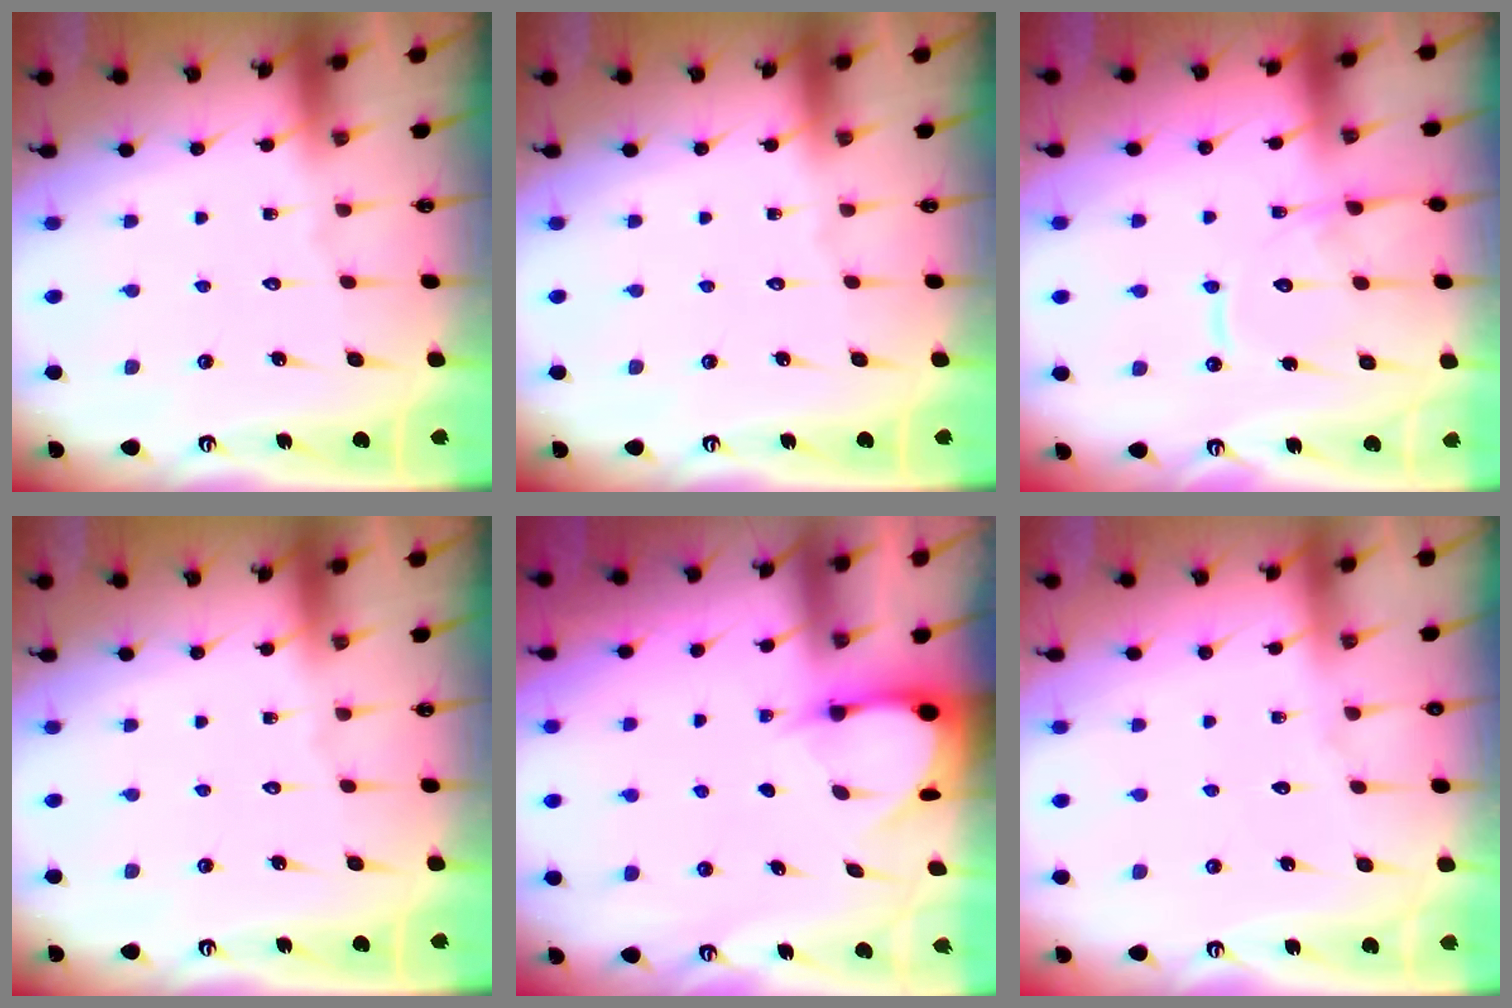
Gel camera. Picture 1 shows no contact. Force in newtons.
{"total": 0.0}
{"total": 12.2, "press": 12.2, "slide": 1.1}
{"total": 0.0}
{"total": 3.3, "press": 3.3, "slide": 0.4}
{"total": 3.5, "press": 3.5, "slide": 0.5}